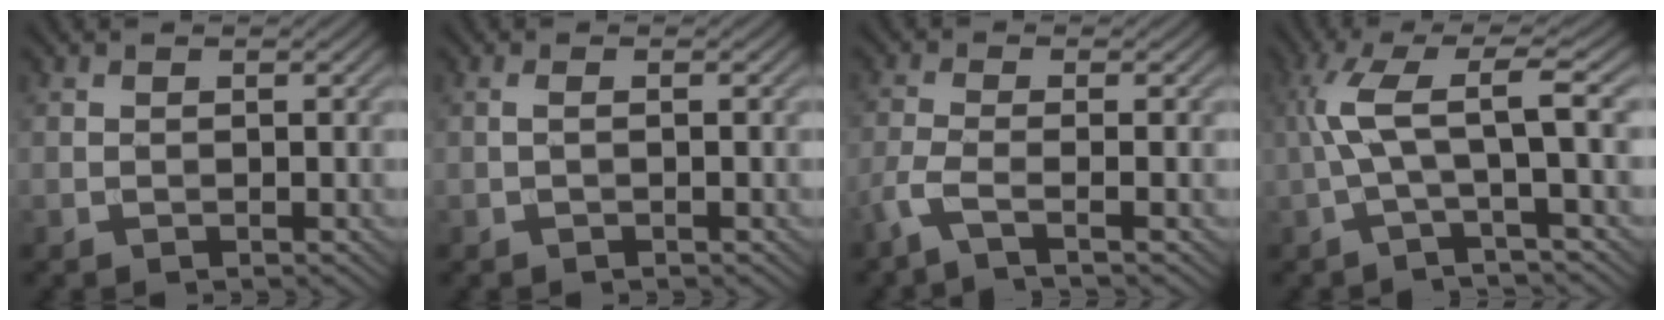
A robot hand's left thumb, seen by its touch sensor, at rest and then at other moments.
{"total": 0.9, "force": [-0.1, 0.1, 0.9], "torque": [-0.017, 0.003, -0.004]}
{"total": 3.5, "force": [-2.1, 0.5, 2.8], "torque": [-0.060, -0.002, -0.063]}
{"total": 6.7, "force": [-0.2, 0.7, 6.7], "torque": [-0.141, 0.022, -0.013]}